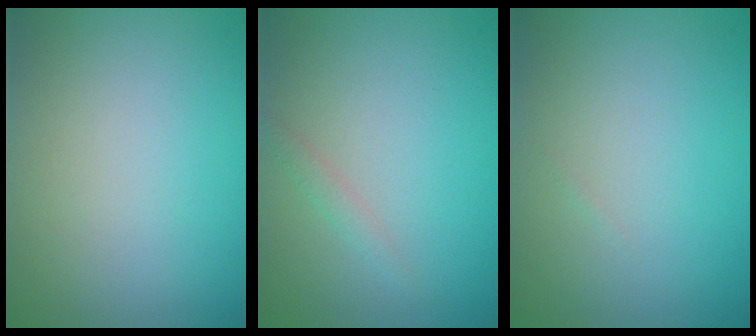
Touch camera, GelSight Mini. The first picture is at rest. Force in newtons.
{"total": 0.9, "press": 0.9, "slide": 0.0}
{"total": 0.0}